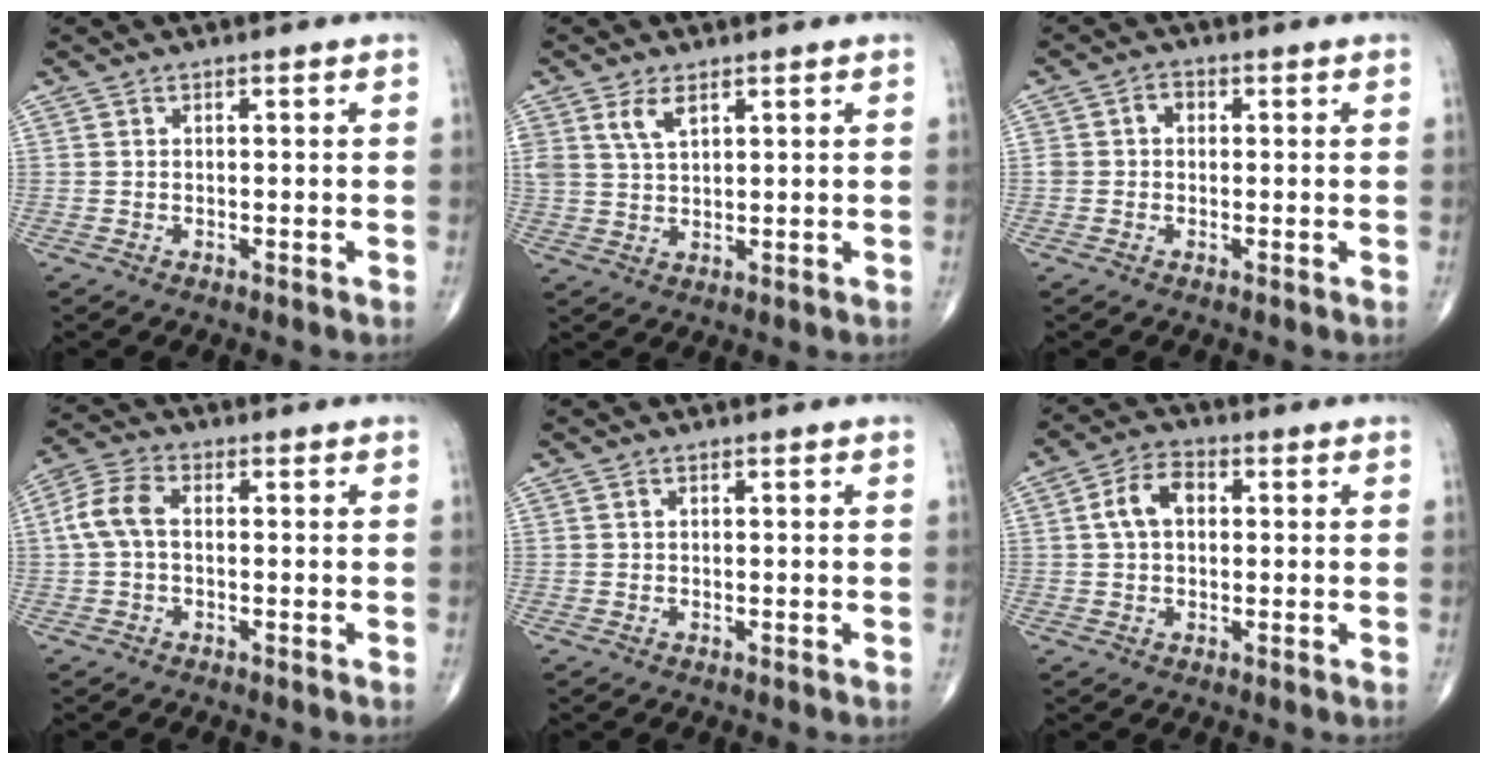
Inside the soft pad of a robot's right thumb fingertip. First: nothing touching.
{"total": 4.1, "force": [2.3, 1.9, 2.8], "torque": [-0.052, -0.009, 0.050]}
{"total": 2.5, "force": [0.2, 2.1, 1.3], "torque": [-0.011, 0.013, 0.000]}
{"total": 6.2, "force": [0.2, 3.7, 4.9], "torque": [-0.110, 0.019, -0.003]}
{"total": 0.0}
{"total": 6.2, "force": [1.0, 4.0, 4.6], "torque": [-0.081, 0.017, 0.013]}